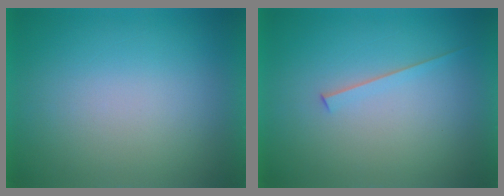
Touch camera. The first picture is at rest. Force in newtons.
{"total": 1.5}